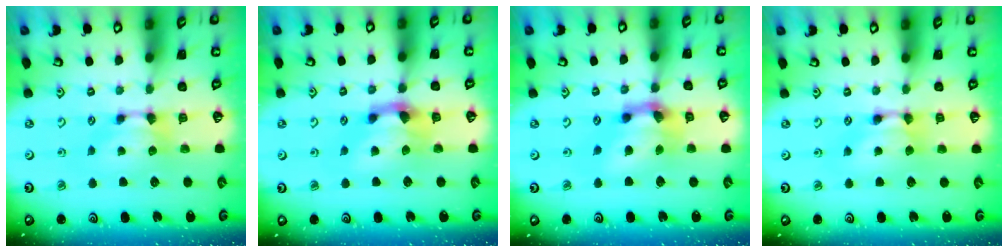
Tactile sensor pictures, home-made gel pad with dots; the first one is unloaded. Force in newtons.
{"total": 3.0, "press": 2.4, "slide": 1.8}
{"total": 5.8, "press": 5.4, "slide": 2.1}
{"total": 1.6, "press": 1.6, "slide": 0.1}